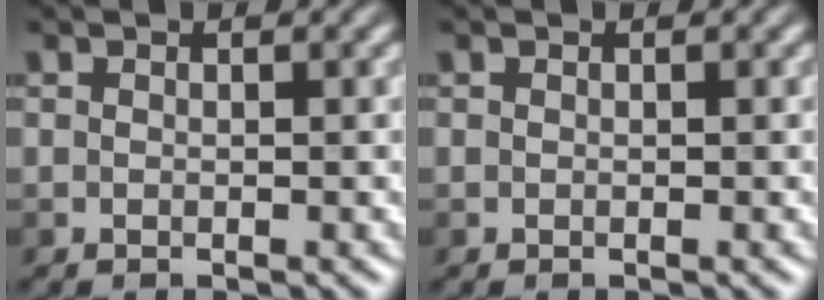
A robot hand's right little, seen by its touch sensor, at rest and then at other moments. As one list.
[{"total": 0.0}]